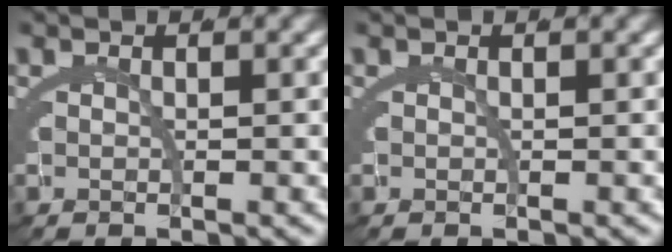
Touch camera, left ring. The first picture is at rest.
{"total": 0.0}